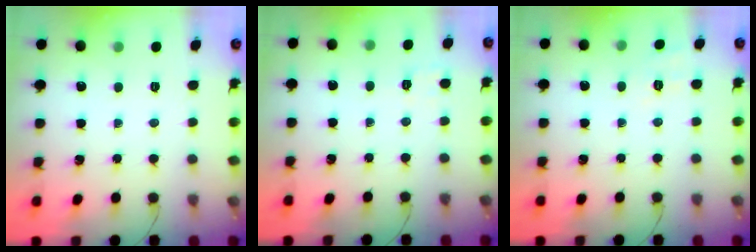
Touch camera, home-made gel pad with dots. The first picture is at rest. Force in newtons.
{"total": 2.1, "press": 1.4, "slide": 1.6}
{"total": 2.5, "press": 1.1, "slide": 2.2}